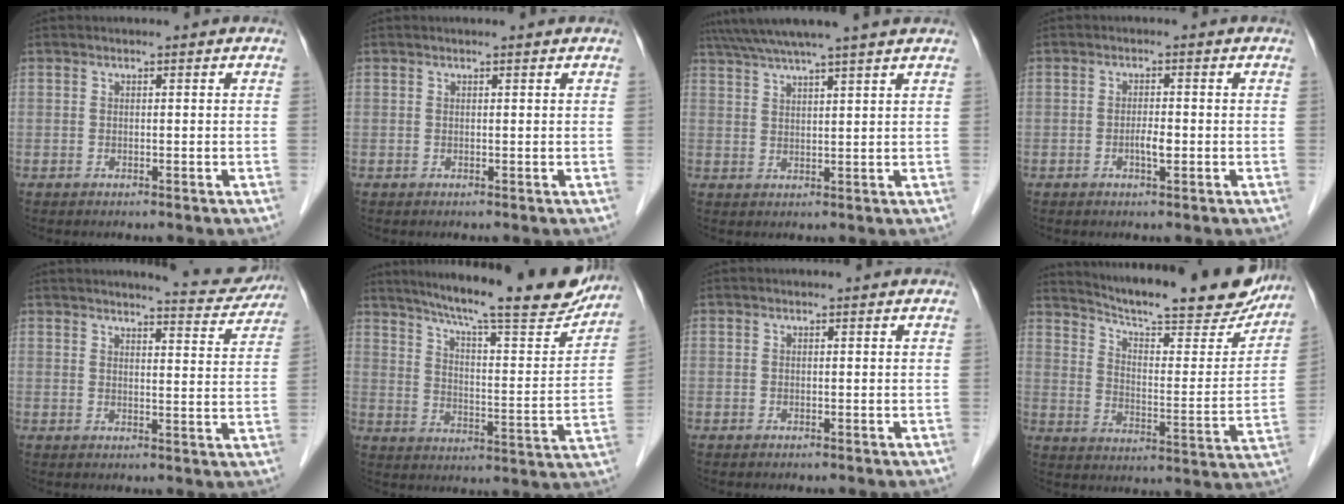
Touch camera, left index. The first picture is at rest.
{"total": 0.7, "force": [0.6, -0.1, 0.3], "torque": [-0.011, 0.004, 0.012]}
{"total": 11.4, "force": [9.8, -1.0, 5.7], "torque": [-0.099, 0.030, 0.139]}
{"total": 2.0, "force": [-0.7, 0.4, 1.8], "torque": [-0.034, 0.000, -0.011]}
{"total": 8.7, "force": [8.5, 0.8, 1.9], "torque": [-0.024, -0.019, 0.092]}
{"total": 22.1, "force": [19.1, 2.2, 10.9], "torque": [-0.173, -0.028, 0.260]}
{"total": 0.0}
{"total": 24.1, "force": [21.3, 3.8, 10.6], "torque": [-0.158, -0.034, 0.284]}